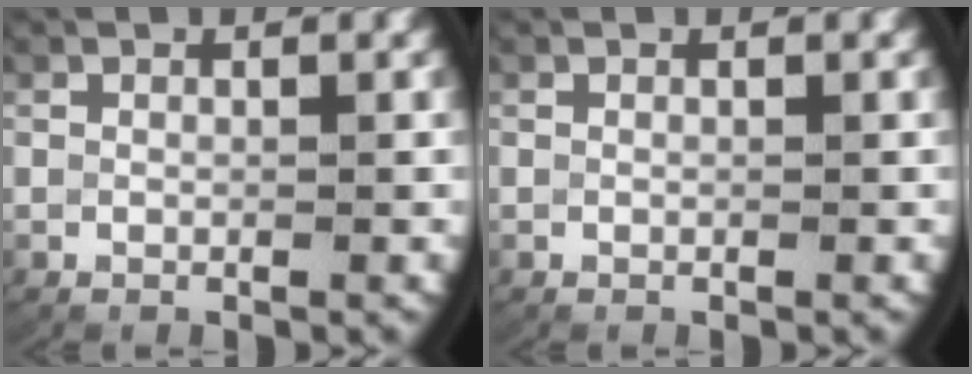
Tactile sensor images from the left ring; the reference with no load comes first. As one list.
[{"total": 0.0}]